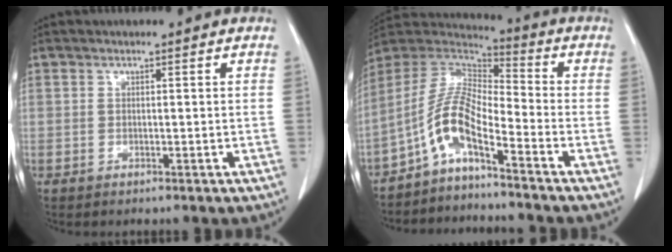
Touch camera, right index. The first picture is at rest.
{"total": 8.3, "force": [-4.9, 1.7, 6.4], "torque": [-0.142, 0.022, -0.103]}